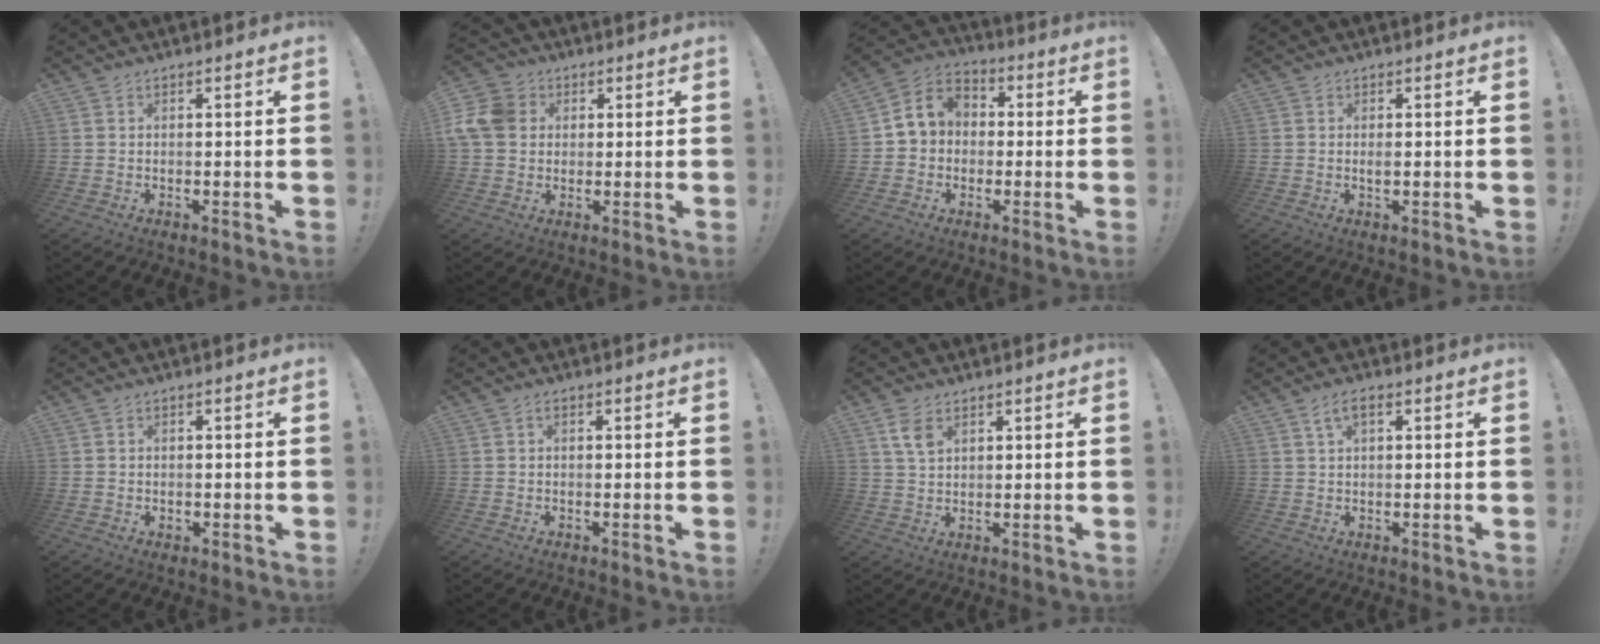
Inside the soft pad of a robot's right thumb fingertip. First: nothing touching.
{"total": 11.5, "force": [2.1, 9.4, 6.4], "torque": [-0.132, 0.005, 0.042]}
{"total": 8.2, "force": [0.4, 7.2, 3.9], "torque": [-0.059, 0.015, 0.013]}
{"total": 1.0, "force": [-0.1, 0.2, 1.0], "torque": [-0.013, -0.003, -0.004]}
{"total": 0.8, "force": [-0.1, 0.8, 0.2], "torque": [-0.003, 0.004, -0.001]}
{"total": 0.7, "force": [-0.1, 0.4, 0.5], "torque": [-0.013, 0.003, -0.002]}
{"total": 5.1, "force": [2.6, 2.9, 3.4], "torque": [-0.056, -0.010, 0.048]}
{"total": 3.7, "force": [1.5, 1.6, 3.0], "torque": [-0.054, 0.002, 0.025]}